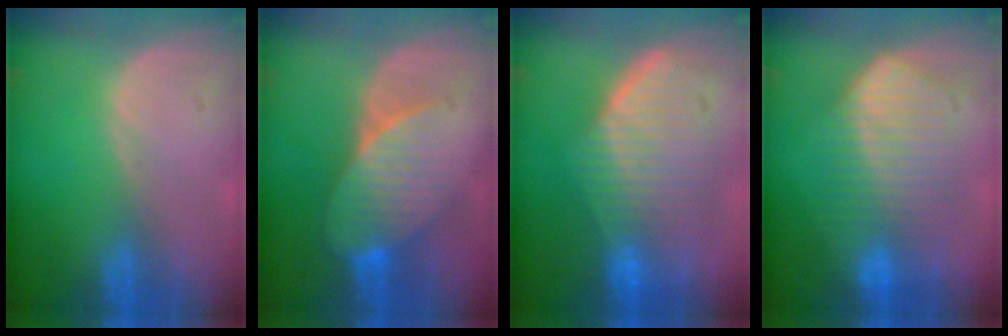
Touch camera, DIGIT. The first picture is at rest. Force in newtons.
{"total": 7.6, "press": 6.9, "slide": 3.1}
{"total": 9.9, "press": 8.9, "slide": 4.2}
{"total": 9.5, "press": 9.5, "slide": 0.7}